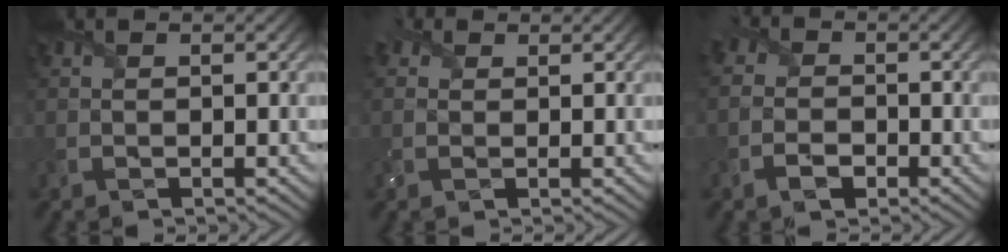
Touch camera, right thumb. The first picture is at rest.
{"total": 2.2, "force": [0.9, 1.8, 0.8], "torque": [-0.020, 0.004, 0.012]}
{"total": 4.1, "force": [-1.5, 3.2, 2.1], "torque": [-0.037, -0.004, -0.038]}